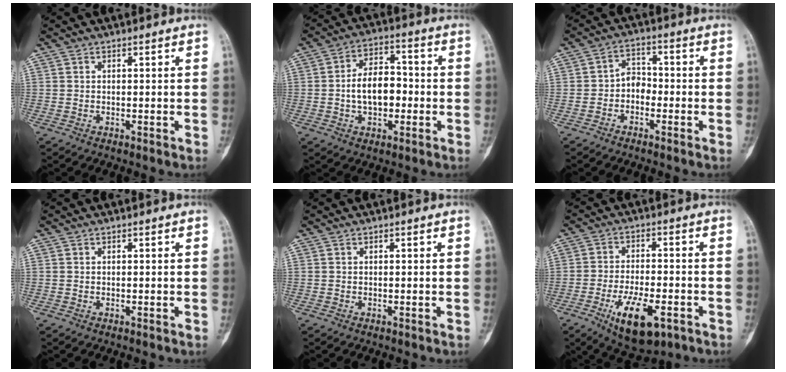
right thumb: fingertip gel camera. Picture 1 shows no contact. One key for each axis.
{"total": 10.2, "fx": -1.0, "fy": 6.4, "fz": 7.8, "tx": -0.109, "ty": 0.026, "tz": -0.022}
{"total": 4.1, "fx": -1.5, "fy": 3.0, "fz": 2.3, "tx": -0.018, "ty": 0.024, "tz": -0.039}
{"total": 0.0}
{"total": 0.0}
{"total": 12.1, "fx": -5.4, "fy": 5.2, "fz": 9.4, "tx": -0.152, "ty": 0.011, "tz": -0.081}